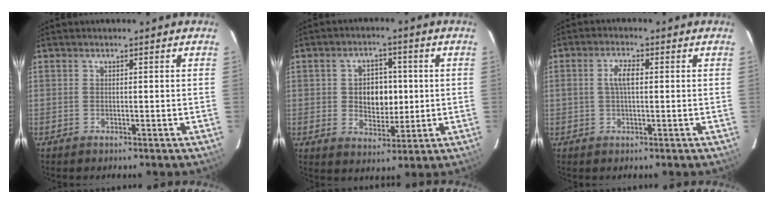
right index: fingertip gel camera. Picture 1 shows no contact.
{"total": 7.7, "force": [0.4, 5.7, 5.3], "torque": [-0.094, 0.009, 0.016]}
{"total": 3.6, "force": [0.4, 1.4, 3.3], "torque": [-0.065, 0.007, 0.007]}